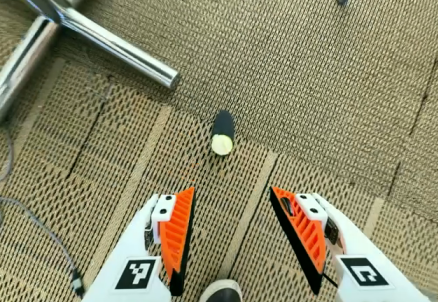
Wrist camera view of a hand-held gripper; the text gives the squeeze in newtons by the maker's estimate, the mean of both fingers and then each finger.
{"total": 0.0}